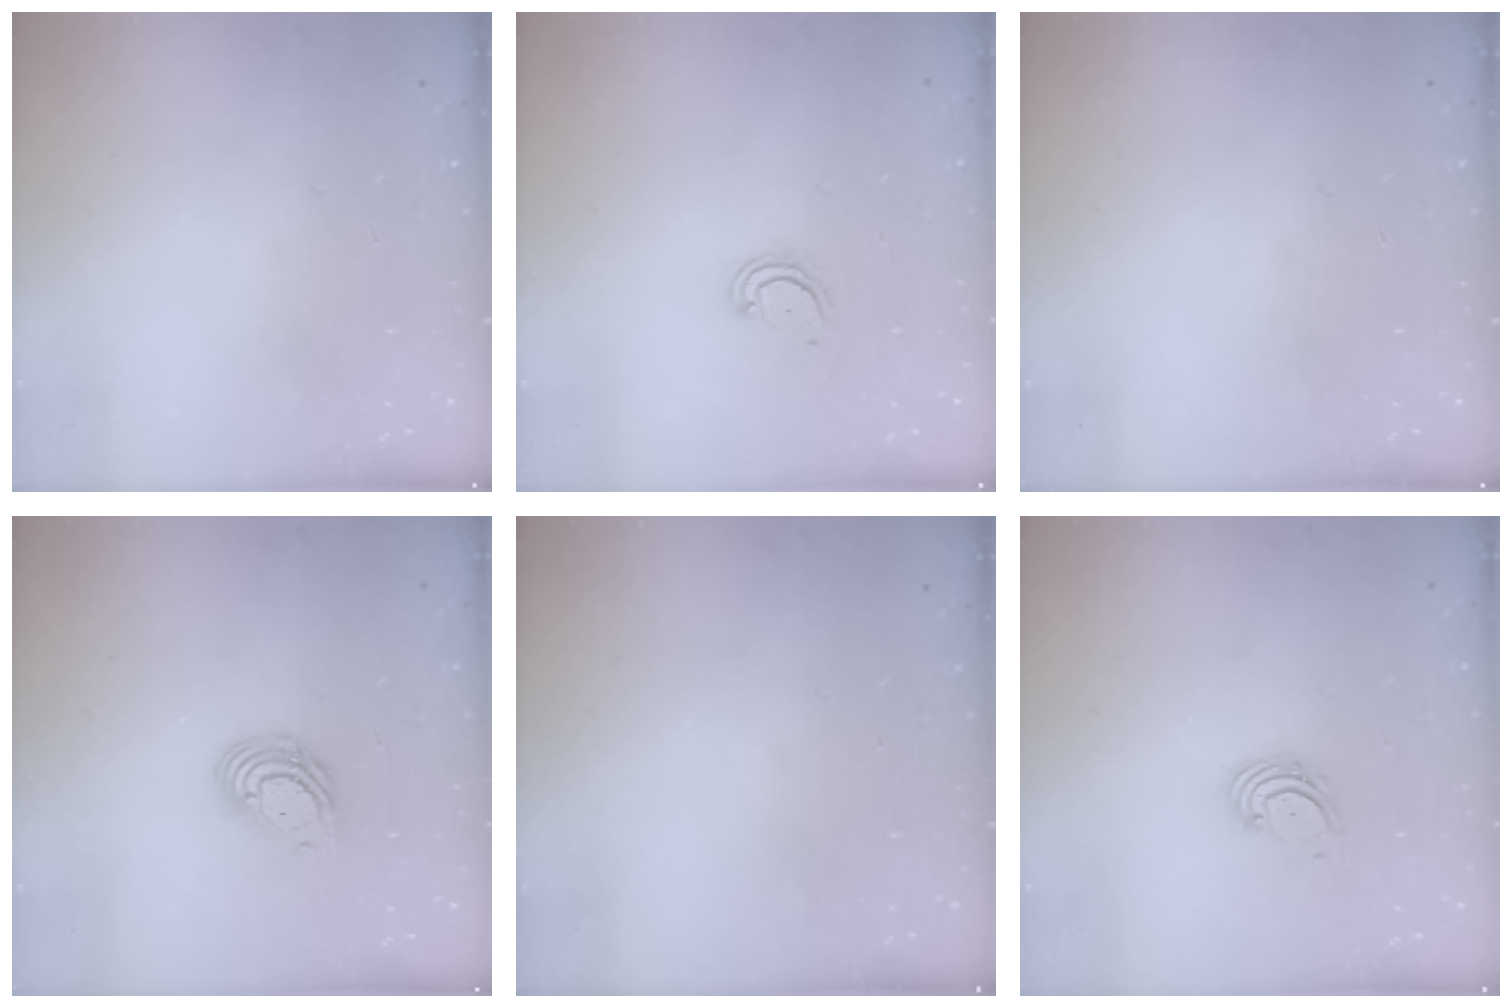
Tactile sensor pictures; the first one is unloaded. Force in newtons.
{"total": 3.1, "press": 3.0, "slide": 0.4}
{"total": 0.0}
{"total": 9.2, "press": 9.0, "slide": 1.5}
{"total": 0.0}
{"total": 1.8, "press": 1.7, "slide": 0.7}